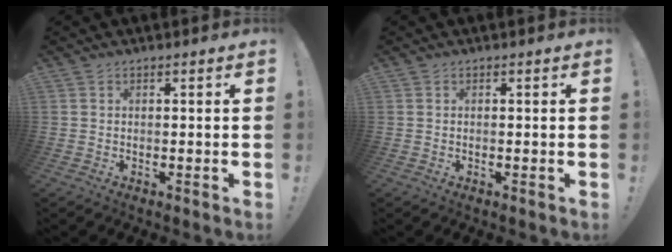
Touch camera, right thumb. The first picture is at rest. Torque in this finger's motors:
{"motor_torque": [-0.15, -0.01, 0.00, 0.03, 0.00]}